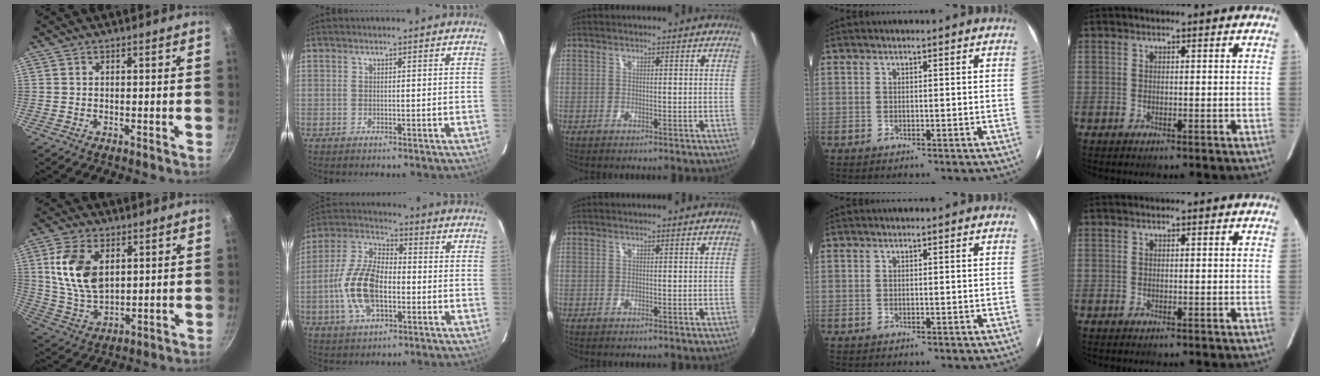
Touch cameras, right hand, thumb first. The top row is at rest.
{"thumb": {"total": 12.9, "force": [3.8, 7.9, 9.5], "torque": [-0.170, -0.021, 0.082]}, "index": {"total": 13.9, "force": [-3.3, 7.1, 11.5], "torque": [-0.246, 0.009, -0.064]}}